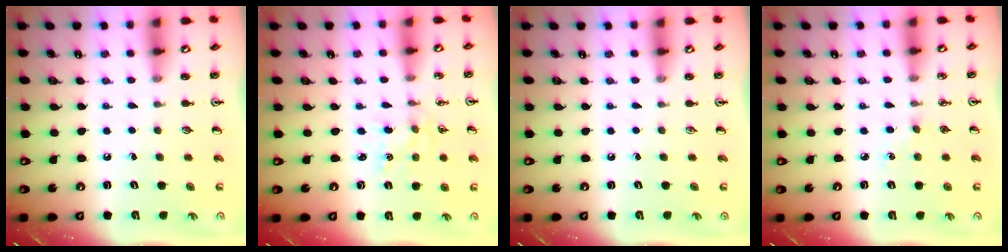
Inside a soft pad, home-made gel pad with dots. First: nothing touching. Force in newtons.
{"total": 1.5, "press": 1.5, "slide": 0.2}
{"total": 0.0}
{"total": 2.7, "press": 2.7, "slide": 0.4}